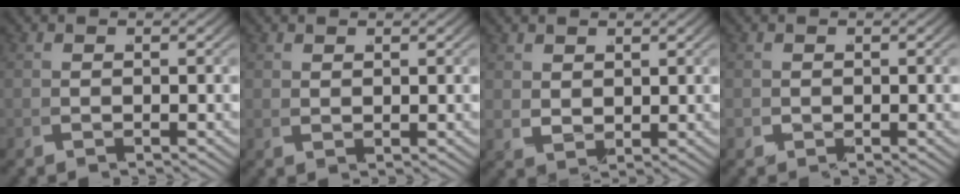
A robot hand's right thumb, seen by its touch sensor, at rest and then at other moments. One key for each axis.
{"total": 1.3, "fx": 1.1, "fy": 0.3, "fz": 0.6, "tx": -0.008, "ty": -0.001, "tz": 0.026}
{"total": 2.5, "fx": 1.8, "fy": 1.2, "fz": 1.2, "tx": -0.024, "ty": -0.009, "tz": 0.046}
{"total": 1.2, "fx": 0.0, "fy": 1.2, "fz": 0.2, "tx": -0.014, "ty": -0.001, "tz": 0.001}